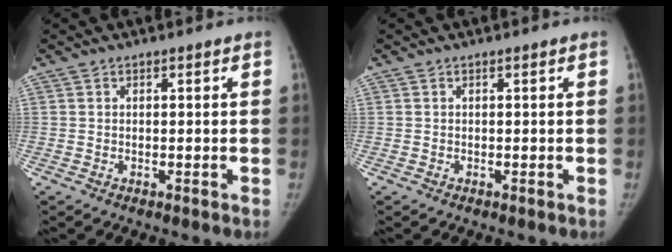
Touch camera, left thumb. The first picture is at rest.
{"total": 0.0}